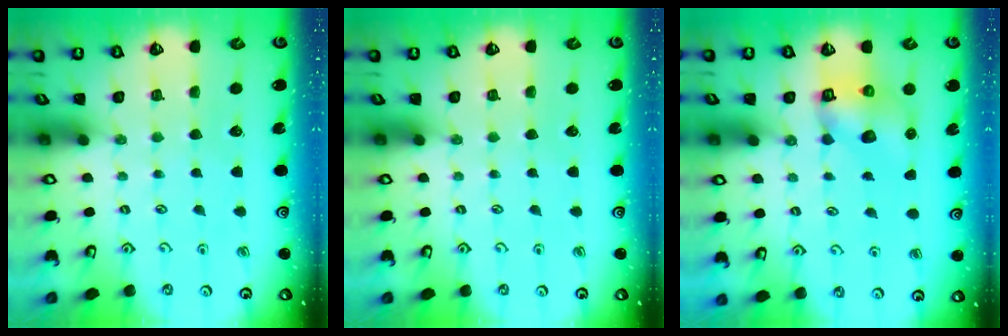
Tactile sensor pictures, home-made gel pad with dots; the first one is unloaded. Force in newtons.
{"total": 0.0}
{"total": 6.8, "press": 6.7, "slide": 1.0}